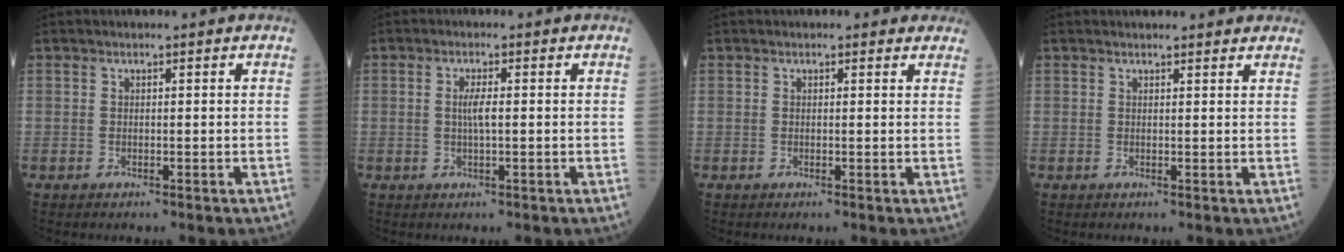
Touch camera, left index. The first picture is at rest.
{"total": 2.3, "force": [0.1, 0.1, 2.3], "torque": [-0.047, 0.000, 0.002]}
{"total": 1.9, "force": [1.6, 0.9, 0.4], "torque": [-0.002, 0.004, 0.007]}
{"total": 6.9, "force": [6.4, 1.4, 2.3], "torque": [-0.025, 0.025, 0.069]}